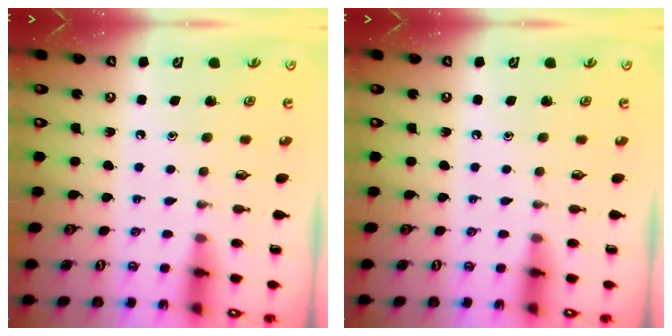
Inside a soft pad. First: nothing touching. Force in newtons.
{"total": 0.0}